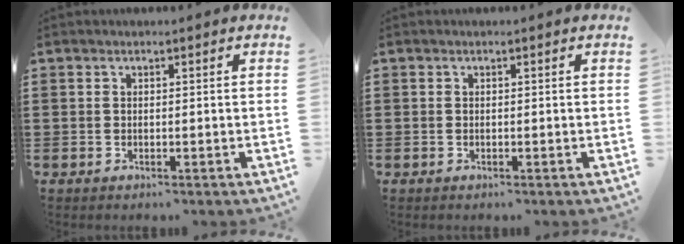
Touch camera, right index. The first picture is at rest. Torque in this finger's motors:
{"motor_torque": [-0.91, 1.22, -0.01, 0.00]}